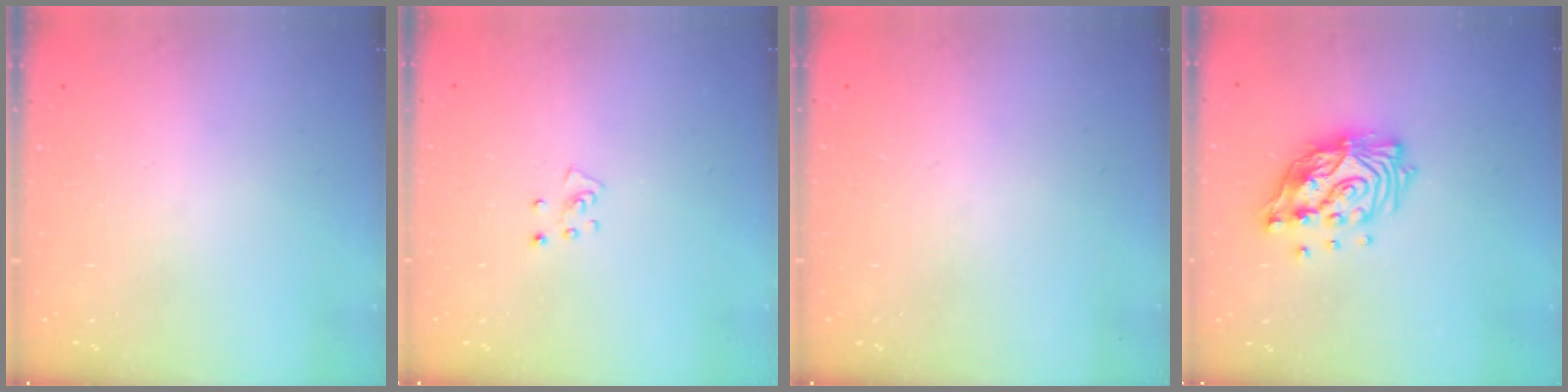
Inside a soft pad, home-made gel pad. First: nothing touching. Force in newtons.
{"total": 3.9, "press": 3.9, "slide": 0.3}
{"total": 0.0}
{"total": 13.6, "press": 13.5, "slide": 1.5}